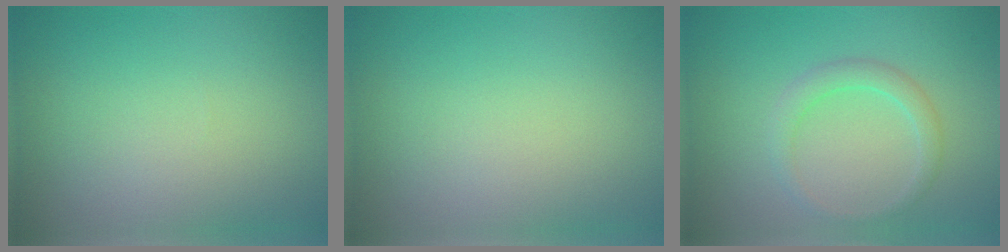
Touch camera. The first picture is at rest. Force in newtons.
{"total": 0.0}
{"total": 1.9, "press": 1.9, "slide": 0.1}